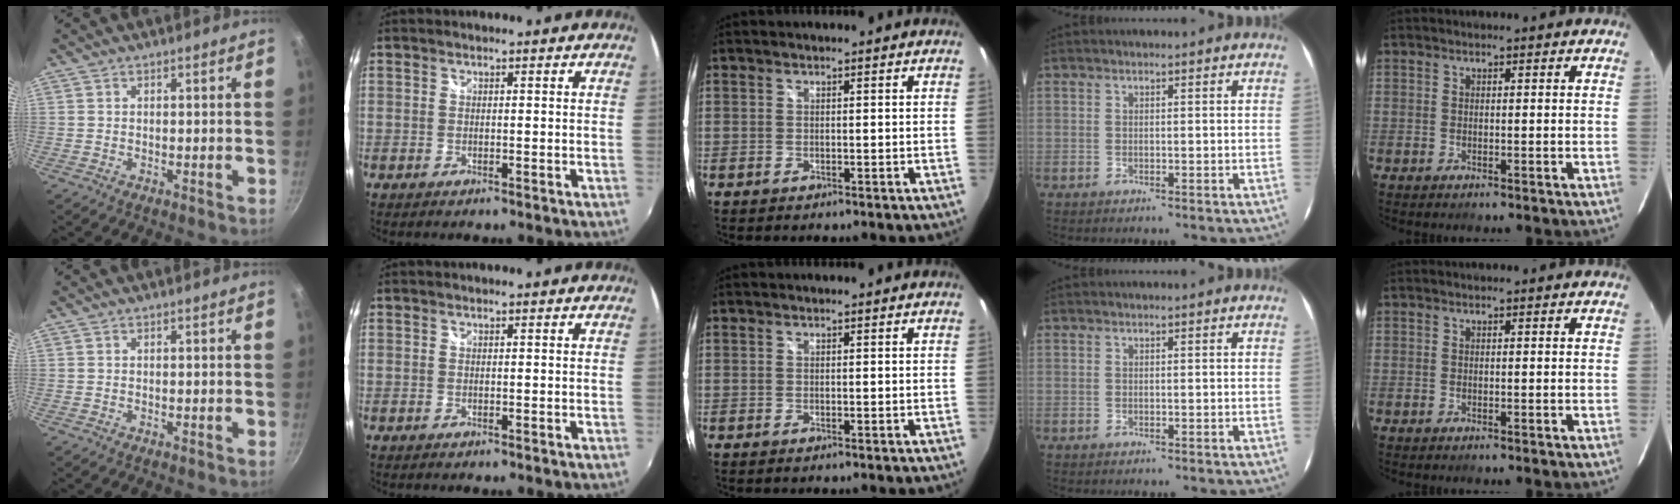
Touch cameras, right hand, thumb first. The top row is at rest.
{}